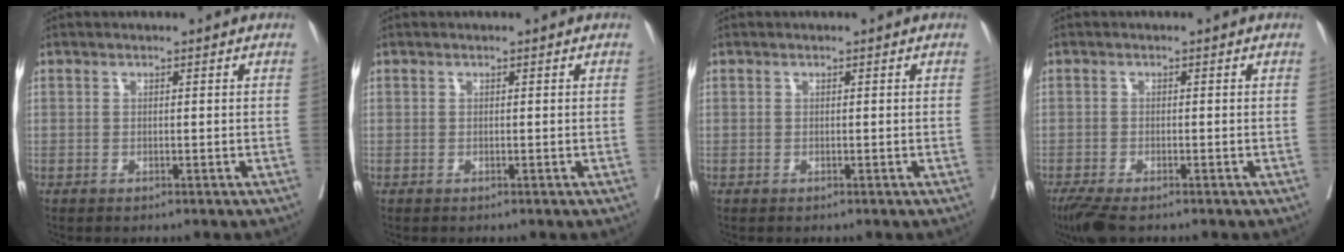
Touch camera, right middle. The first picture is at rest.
{"total": 0.0}
{"total": 0.0}
{"total": 4.6, "force": [-3.4, 1.0, 2.8], "torque": [-0.052, -0.013, -0.058]}